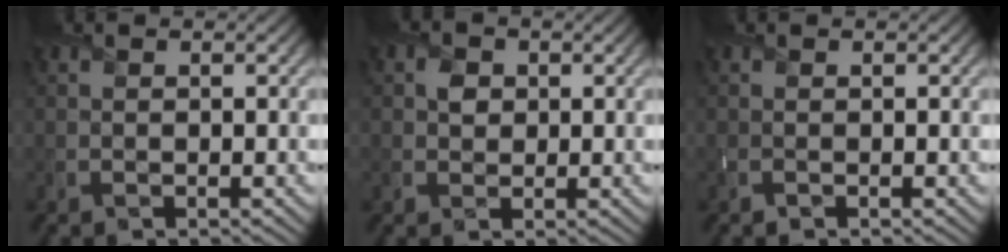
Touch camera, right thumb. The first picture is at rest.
{"total": 2.0, "force": [0.4, 1.8, 0.7], "torque": [-0.015, -0.003, 0.005]}
{"total": 0.0}